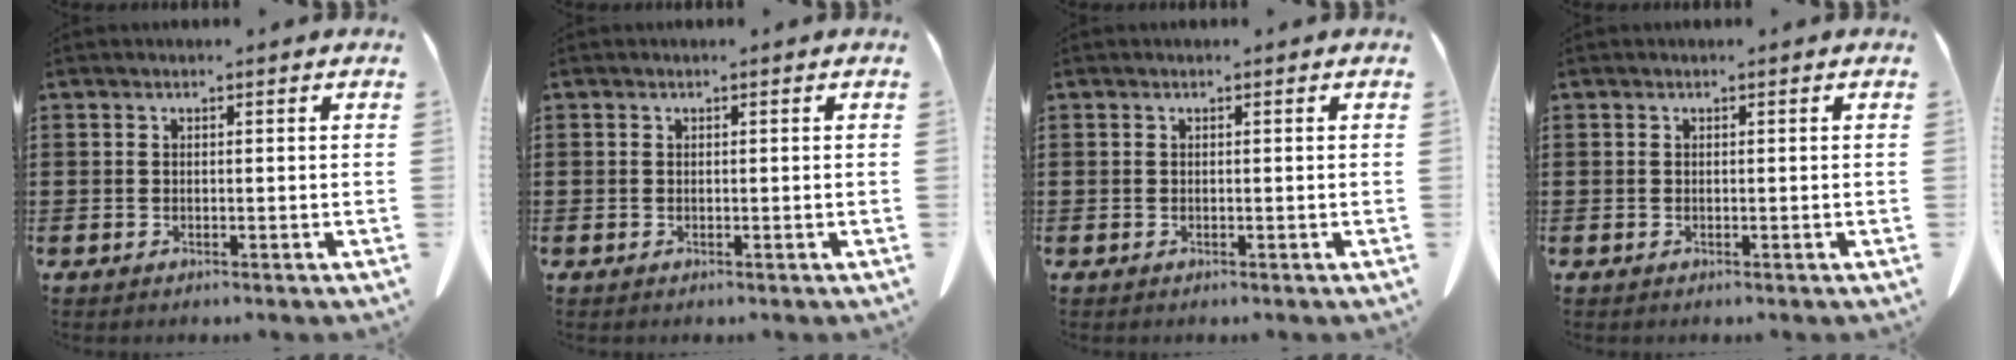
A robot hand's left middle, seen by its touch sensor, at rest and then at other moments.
{"total": 0.0}
{"total": 0.0}
{"total": 0.0}